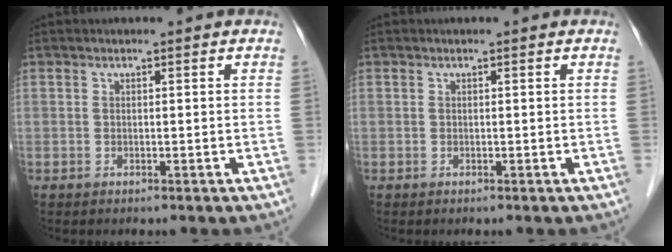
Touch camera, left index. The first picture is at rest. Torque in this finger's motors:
{"motor_torque": [0.00, 0.00, 0.00, 0.00]}